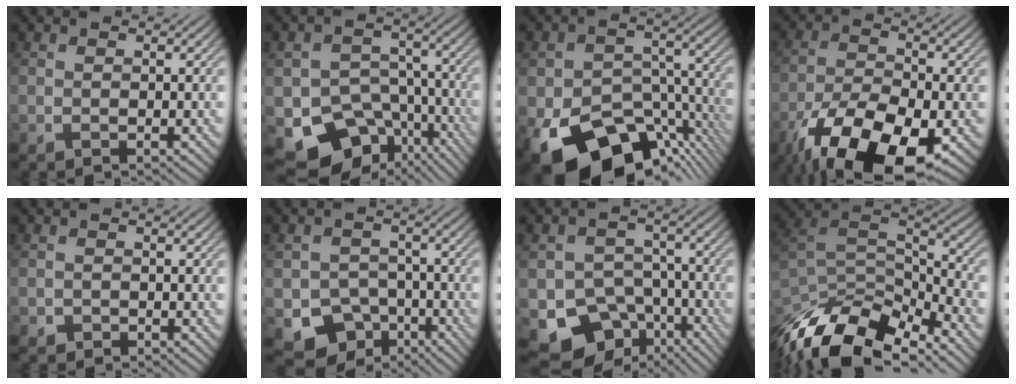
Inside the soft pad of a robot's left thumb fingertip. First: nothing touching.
{"total": 12.5, "force": [-6.8, 9.0, 5.4], "torque": [-0.092, -0.026, -0.091]}
{"total": 16.3, "force": [-9.5, 9.9, 8.8], "torque": [-0.153, -0.047, -0.126]}
{"total": 14.9, "force": [-8.4, 6.5, 10.5], "torque": [-0.209, -0.031, -0.150]}
{"total": 0.7, "force": [-0.3, 0.7, 0.0], "torque": [0.000, -0.003, -0.008]}
{"total": 7.3, "force": [-3.8, 5.7, 2.5], "torque": [-0.044, -0.023, -0.068]}
{"total": 11.3, "force": [-6.6, 8.2, 4.1], "torque": [-0.076, -0.018, -0.096]}
{"total": 15.0, "force": [-10.1, 6.4, 9.1], "torque": [-0.230, -0.030, -0.167]}